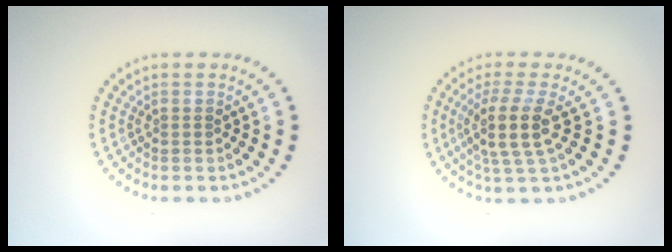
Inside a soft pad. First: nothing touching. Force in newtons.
{"total": 3.8, "press": 3.0, "slide": 2.3}